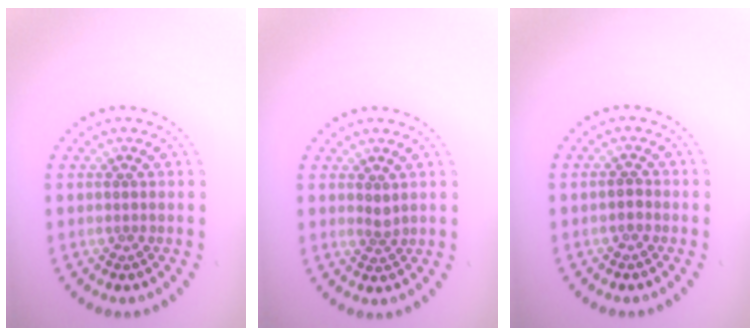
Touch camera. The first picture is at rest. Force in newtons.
{"total": 0.9, "press": 0.6, "slide": 0.8}
{"total": 0.9, "press": 0.9, "slide": 0.2}